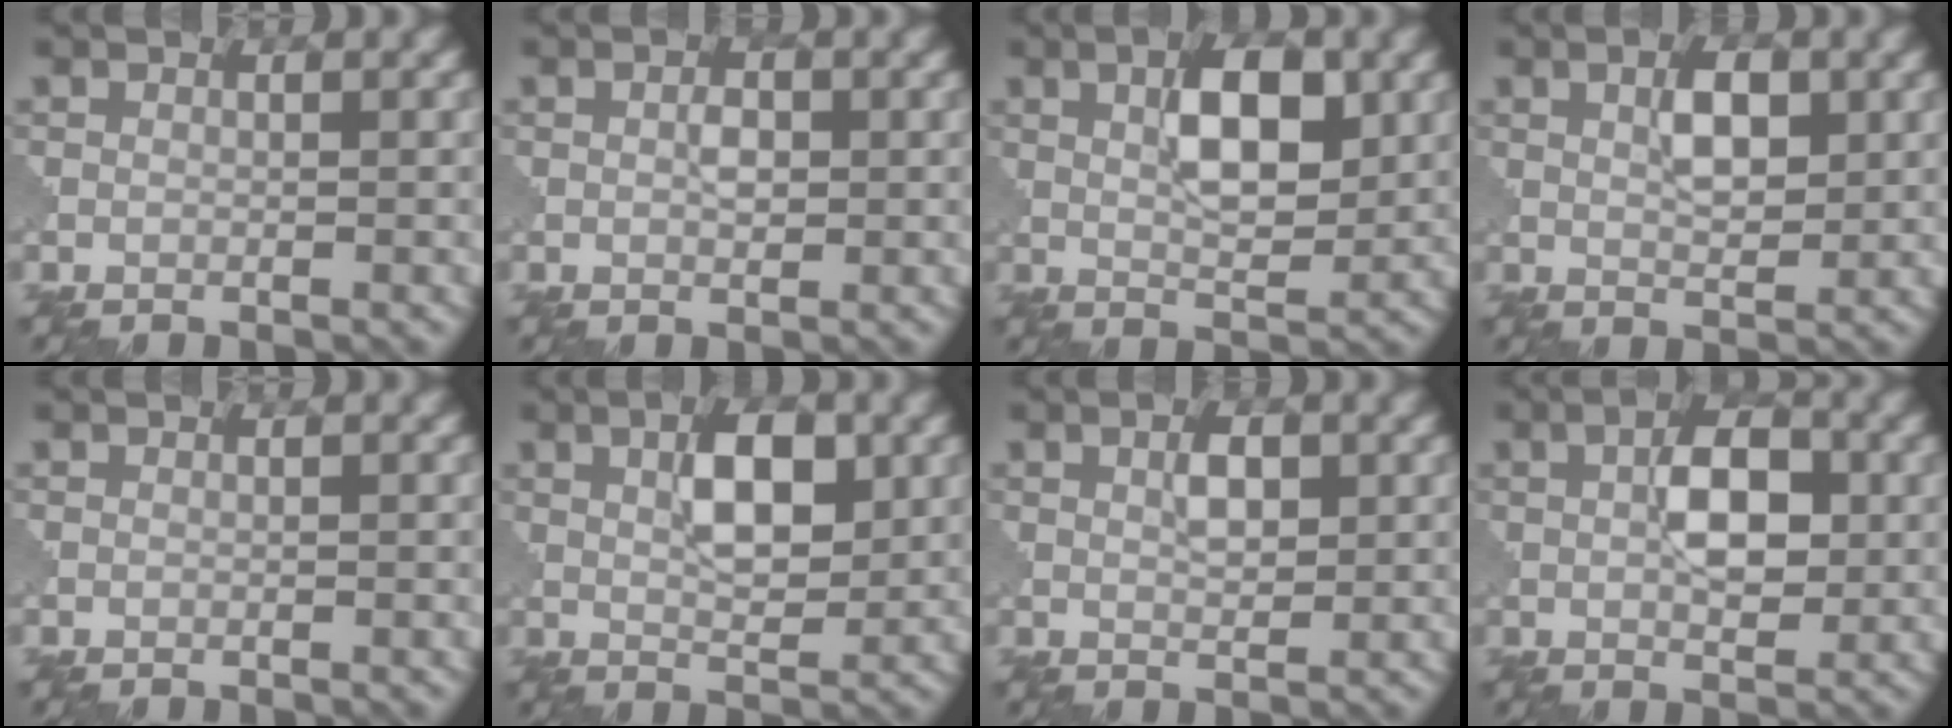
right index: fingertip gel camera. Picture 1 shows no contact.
{"total": 1.5, "force": [0.3, 0.8, 1.2], "torque": [-0.018, 0.000, 0.007]}
{"total": 6.0, "force": [1.8, 2.4, 5.2], "torque": [-0.080, 0.003, 0.032]}
{"total": 3.2, "force": [1.2, 1.4, 2.6], "torque": [-0.045, 0.001, 0.024]}
{"total": 0.0}
{"total": 5.1, "force": [1.6, 2.1, 4.3], "torque": [-0.071, 0.002, 0.030]}
{"total": 2.1, "force": [0.9, 0.9, 1.7], "torque": [-0.030, 0.001, 0.018]}
{"total": 4.9, "force": [0.9, 2.4, 4.1], "torque": [-0.067, 0.002, 0.014]}